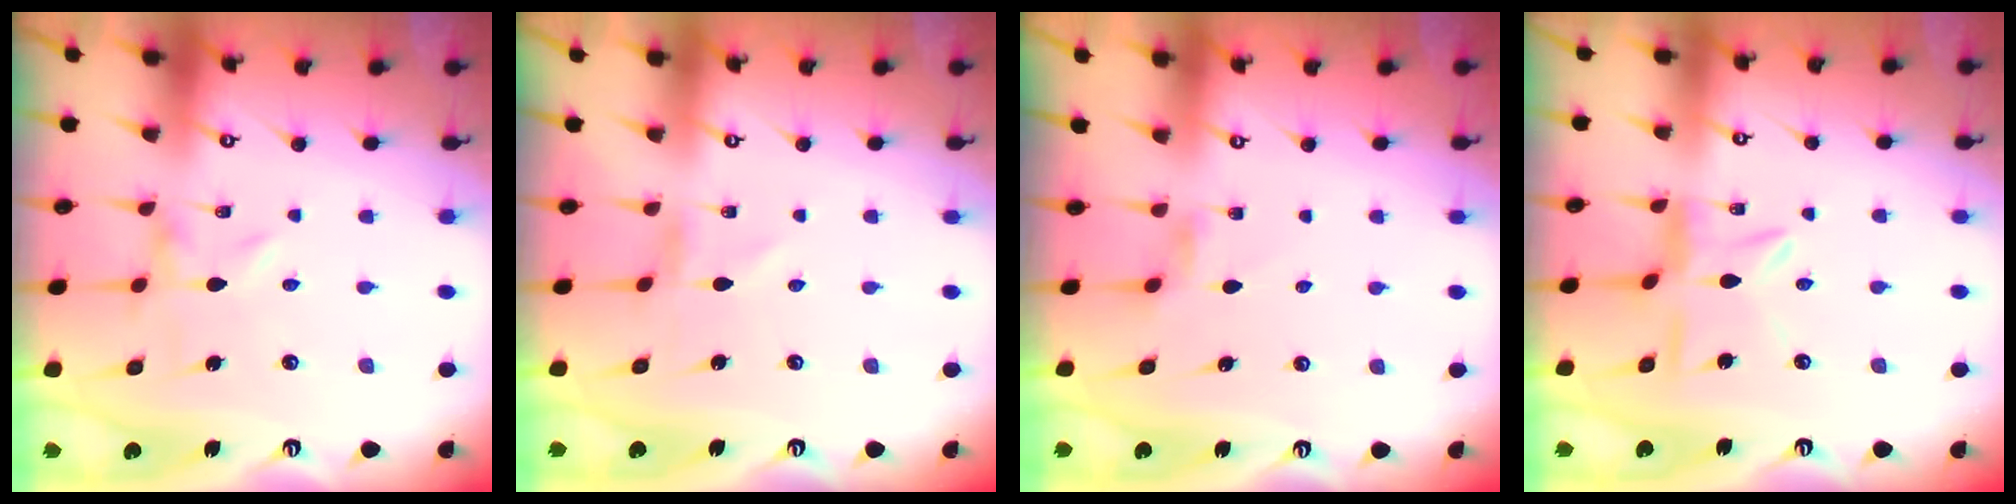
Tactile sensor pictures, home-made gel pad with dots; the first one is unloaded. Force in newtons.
{"total": 0.0}
{"total": 2.3, "press": 2.3, "slide": 0.4}
{"total": 7.1, "press": 7.1, "slide": 0.6}